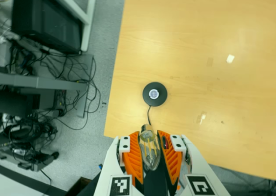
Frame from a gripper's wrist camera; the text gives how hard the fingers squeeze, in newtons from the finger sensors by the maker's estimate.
{"total": 22.9, "left": 24.1, "right": 21.8}